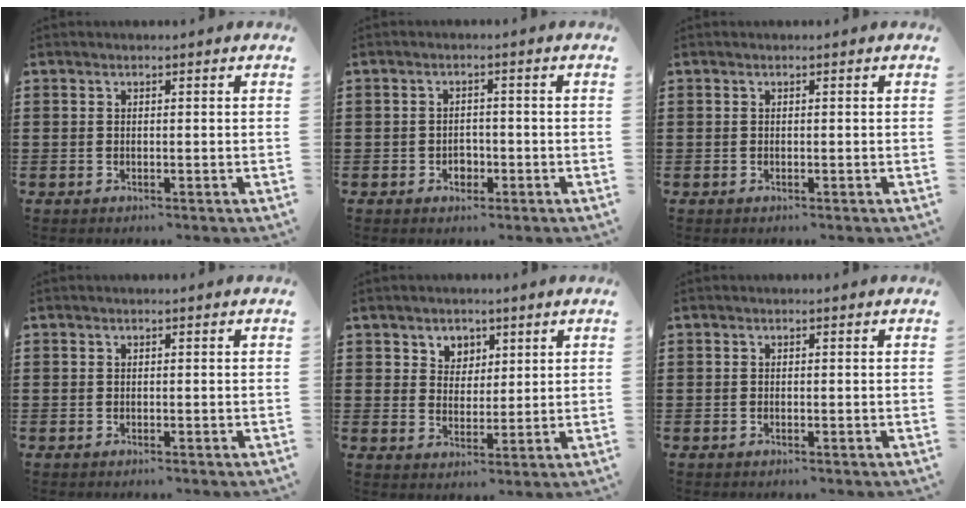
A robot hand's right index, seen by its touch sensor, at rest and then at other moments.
{"total": 2.0, "force": [-0.8, 1.4, 1.1], "torque": [-0.024, -0.003, -0.016]}
{"total": 0.0}
{"total": 0.0}
{"total": 3.7, "force": [2.1, 3.0, 0.2], "torque": [-0.021, 0.012, 0.039]}
{"total": 0.0}